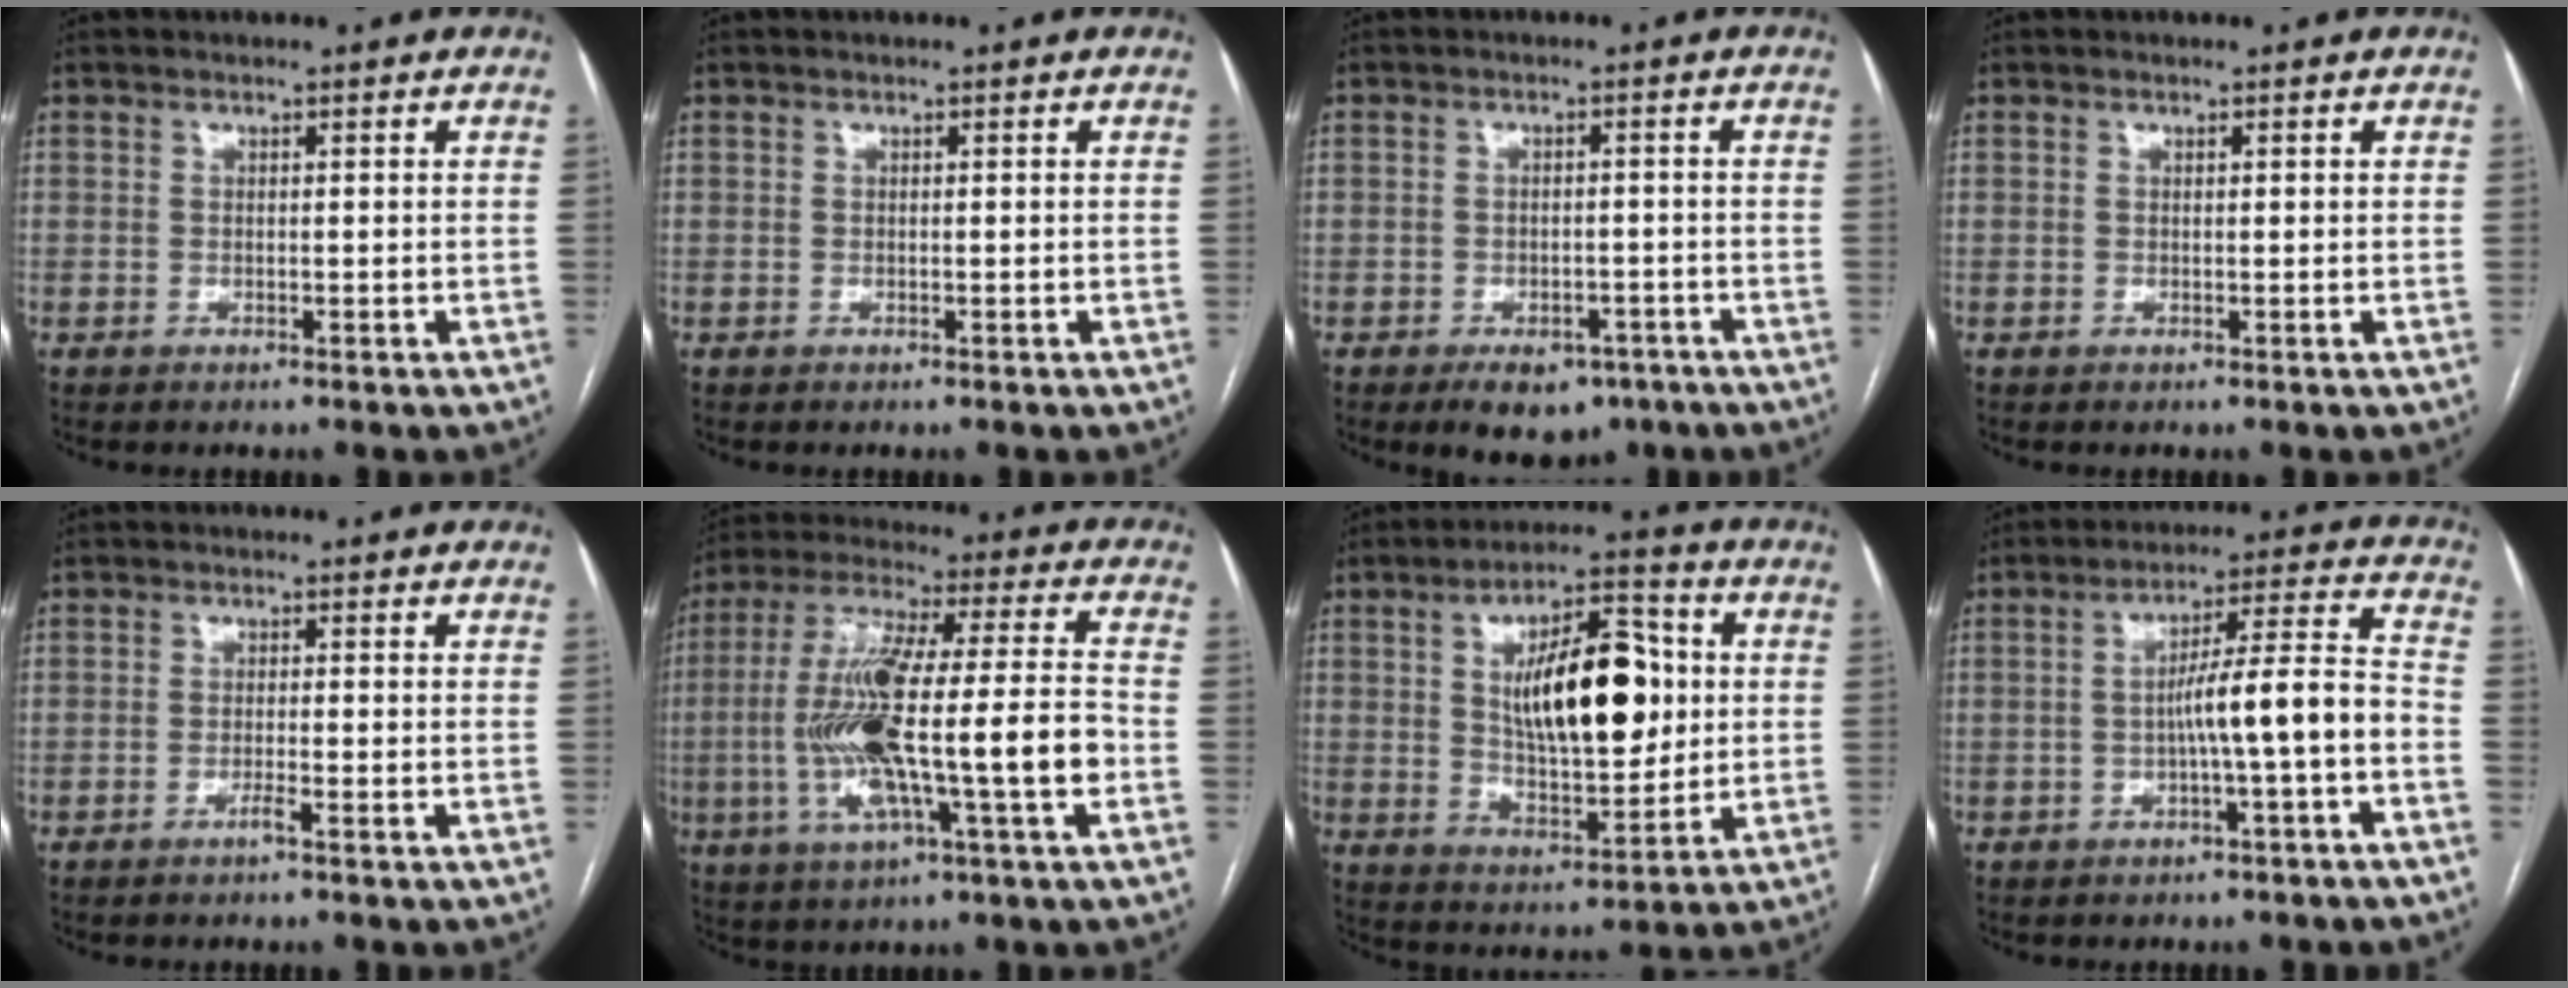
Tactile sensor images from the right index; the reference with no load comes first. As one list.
[{"total": 0.0}, {"total": 6.8, "force": [-4.5, 3.9, 3.2], "torque": [-0.035, 0.005, -0.057]}, {"total": 0.0}, {"total": 1.3, "force": [-0.9, -0.2, 0.9], "torque": [-0.017, 0.000, -0.017]}, {"total": 18.7, "force": [-3.6, 1.5, 18.3], "torque": [-0.354, 0.006, -0.063]}, {"total": 15.5, "force": [2.6, 5.7, 14.2], "torque": [-0.230, 0.016, 0.045]}, {"total": 9.0, "force": [-2.6, -0.5, 8.6], "torque": [-0.135, 0.026, -0.039]}]